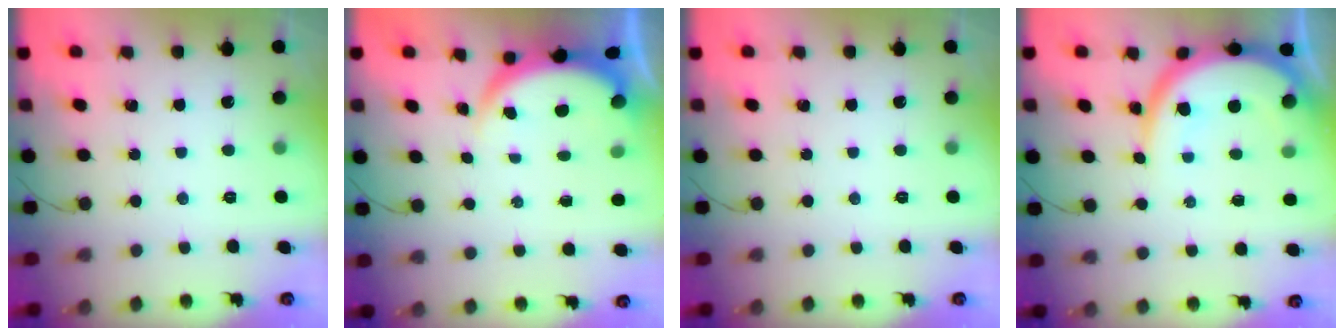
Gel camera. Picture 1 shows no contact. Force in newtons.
{"total": 3.8, "press": 3.8, "slide": 0.6}
{"total": 0.0}
{"total": 11.9, "press": 11.9, "slide": 1.0}